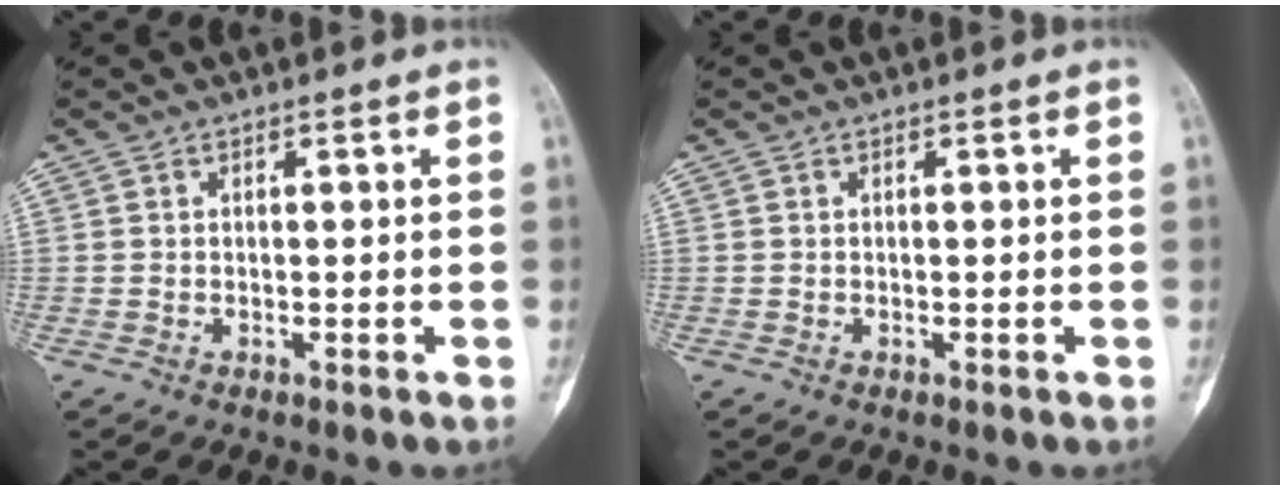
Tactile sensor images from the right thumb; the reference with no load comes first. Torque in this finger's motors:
{"motor_torque": [0.32, 0.32, 0.00, 0.00, 0.00]}